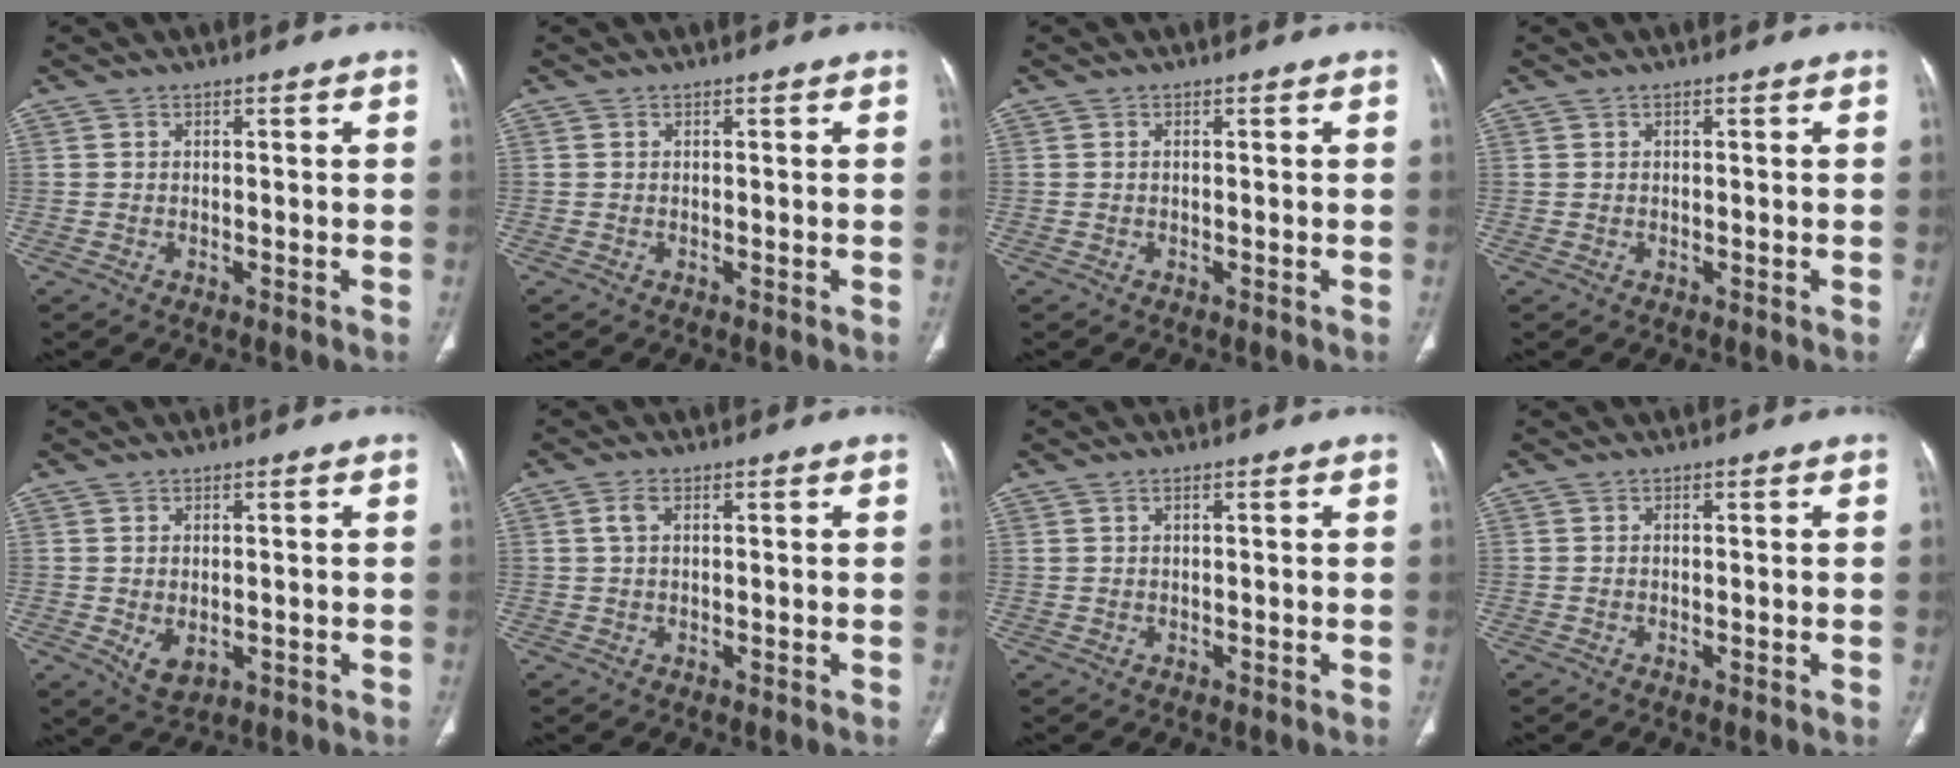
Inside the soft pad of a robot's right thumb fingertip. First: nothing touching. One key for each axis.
{"total": 0.0}
{"total": 0.0}
{"total": 0.0}
{"total": 4.0, "fx": -0.6, "fy": 2.5, "fz": 3.1, "tx": -0.048, "ty": -0.008, "tz": 0.006}
{"total": 2.2, "fx": 0.8, "fy": 1.1, "fz": 1.6, "tx": -0.038, "ty": 0.009, "tz": 0.020}
{"total": 0.7, "fx": 0.5, "fy": 0.3, "fz": 0.5, "tx": -0.011, "ty": 0.003, "tz": 0.012}
{"total": 0.0}